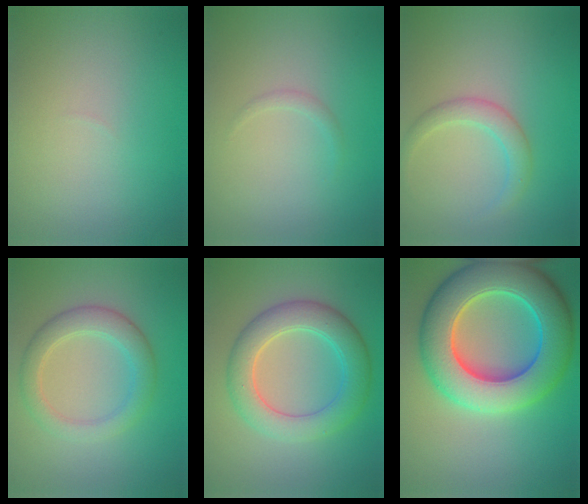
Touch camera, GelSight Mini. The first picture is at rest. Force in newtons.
{"total": 0.7, "press": 0.7, "slide": 0.0}
{"total": 2.3, "press": 2.3, "slide": 0.0}
{"total": 3.5, "press": 3.5, "slide": 0.0}
{"total": 5.6, "press": 5.6, "slide": 0.2}
{"total": 12.0, "press": 12.0, "slide": 0.4}